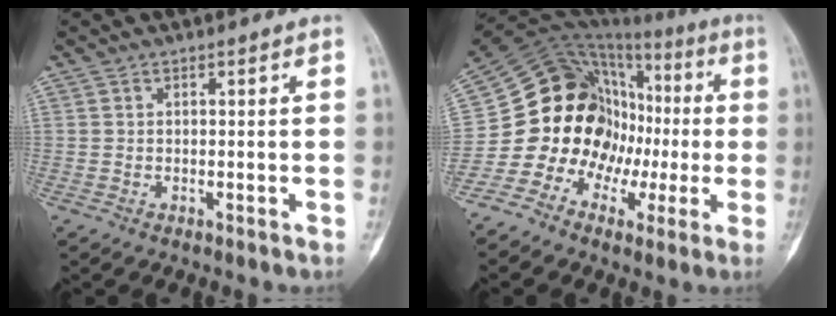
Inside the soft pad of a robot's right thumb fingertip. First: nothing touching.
{"total": 18.8, "force": [-3.8, 14.8, 11.1], "torque": [-0.137, 0.102, -0.061]}